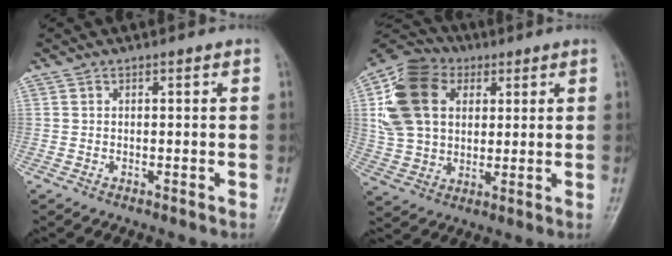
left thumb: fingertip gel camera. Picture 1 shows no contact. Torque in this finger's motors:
{"motor_torque": [0.74, 2.28, 1.05, -0.34, 0.36]}